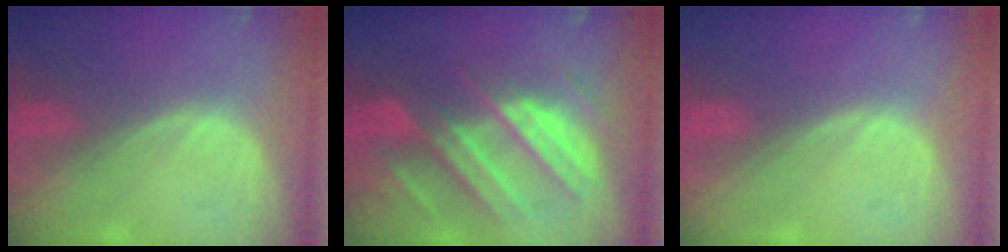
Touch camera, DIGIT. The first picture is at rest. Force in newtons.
{"total": 10.4, "press": 9.1, "slide": 4.9}
{"total": 0.0}